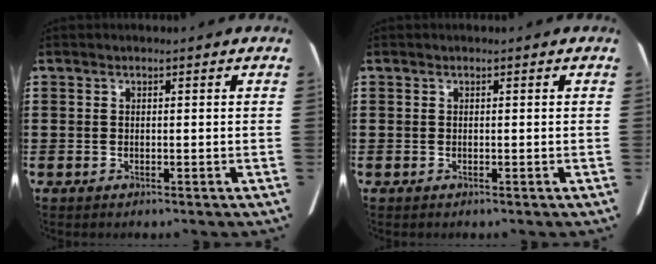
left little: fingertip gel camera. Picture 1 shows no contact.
{"total": 0.0}